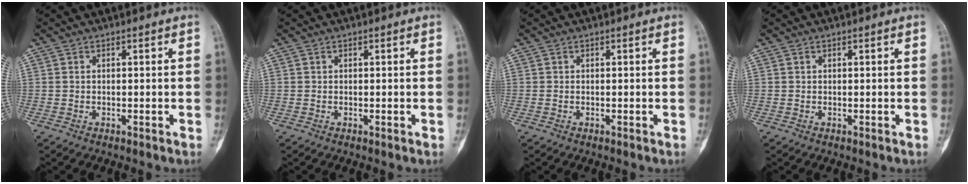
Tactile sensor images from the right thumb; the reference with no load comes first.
{"total": 0.0}
{"total": 0.0}
{"total": 0.0}